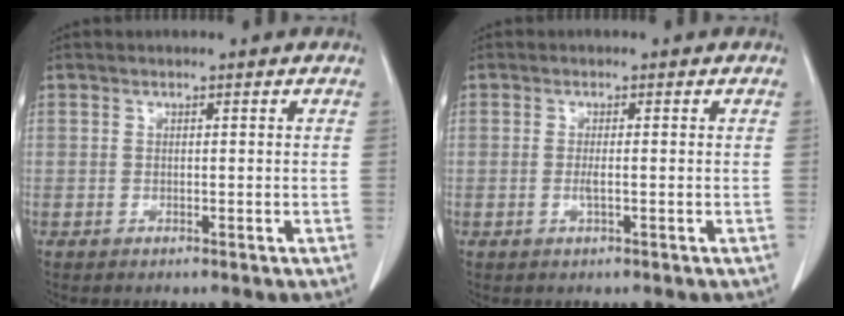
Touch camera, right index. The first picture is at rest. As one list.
[{"total": 1.4, "force": [-0.3, -0.1, 1.3], "torque": [-0.028, -0.003, -0.006]}]